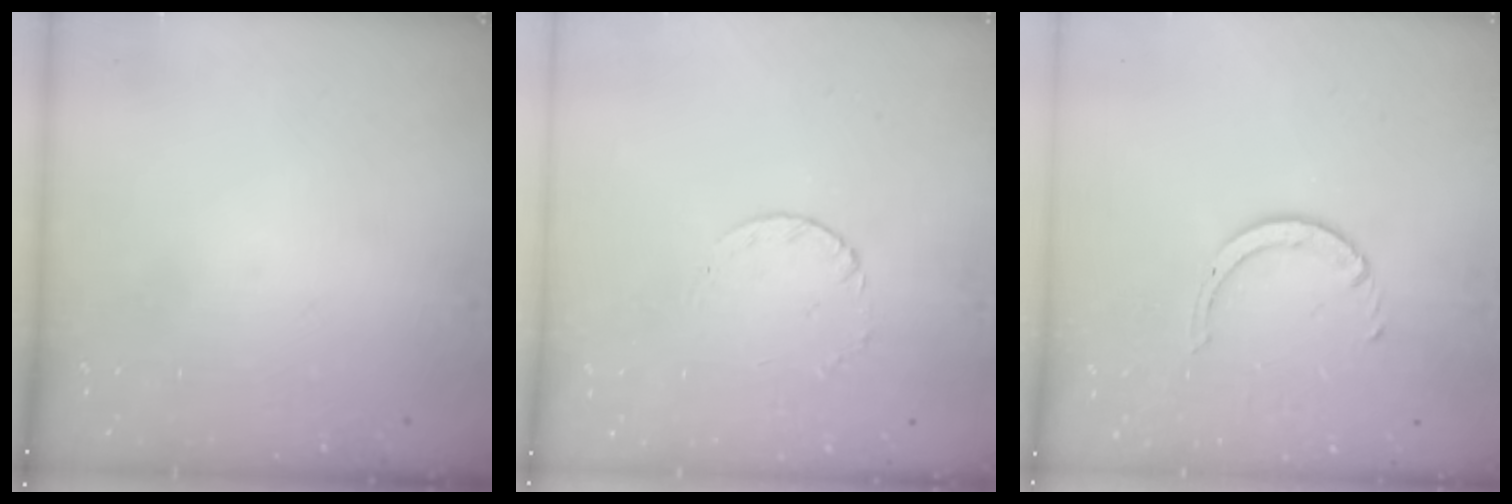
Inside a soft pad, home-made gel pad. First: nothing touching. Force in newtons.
{"total": 2.4, "press": 2.4, "slide": 0.3}
{"total": 2.5, "press": 2.5, "slide": 0.2}